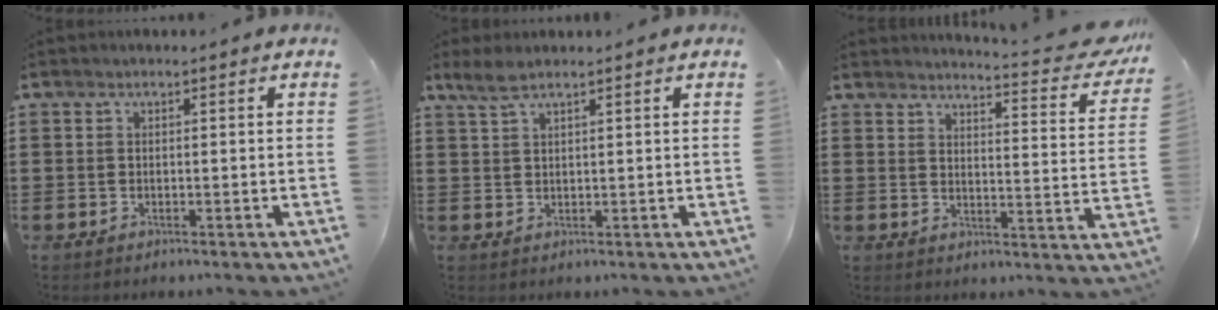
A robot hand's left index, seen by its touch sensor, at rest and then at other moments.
{"total": 2.5, "force": [1.8, 0.4, 1.7], "torque": [-0.037, 0.001, 0.034]}
{"total": 5.0, "force": [4.5, -0.2, 2.0], "torque": [-0.034, -0.038, 0.071]}